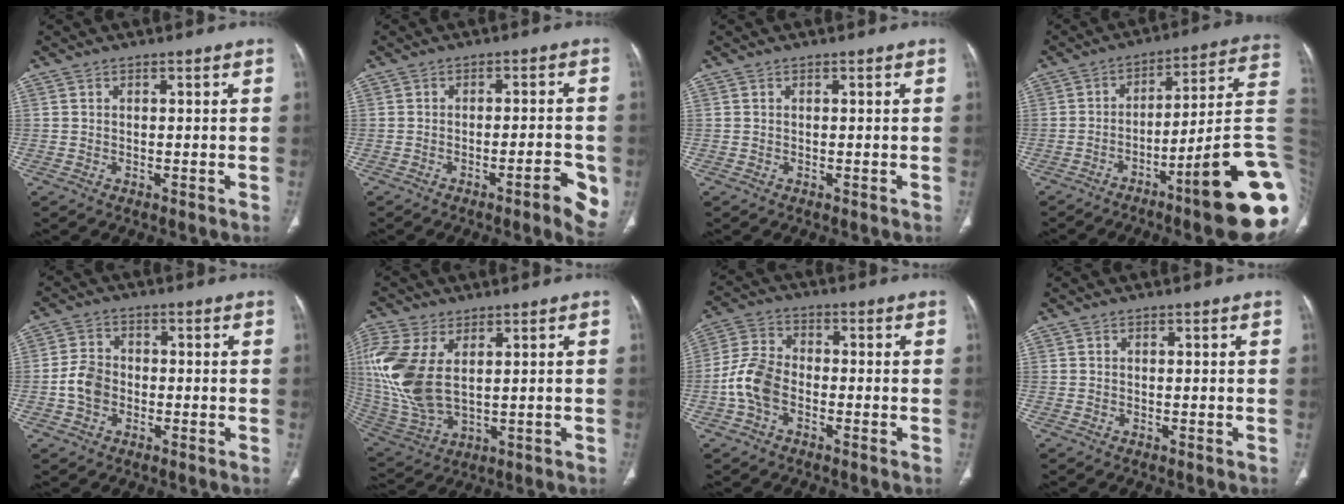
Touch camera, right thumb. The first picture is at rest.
{"total": 7.1, "force": [-2.9, 1.4, 6.4], "torque": [-0.071, 0.006, -0.034]}
{"total": 0.0}
{"total": 21.2, "force": [-7.4, 2.2, 19.8], "torque": [-0.195, 0.047, -0.107]}
{"total": 5.4, "force": [-1.3, 4.2, 3.1], "torque": [-0.051, 0.015, -0.030]}
{"total": 16.4, "force": [3.5, 9.1, 13.2], "torque": [-0.315, -0.013, 0.082]}
{"total": 8.0, "force": [-2.5, 5.2, 5.6], "torque": [-0.113, 0.022, -0.058]}
{"total": 0.0}